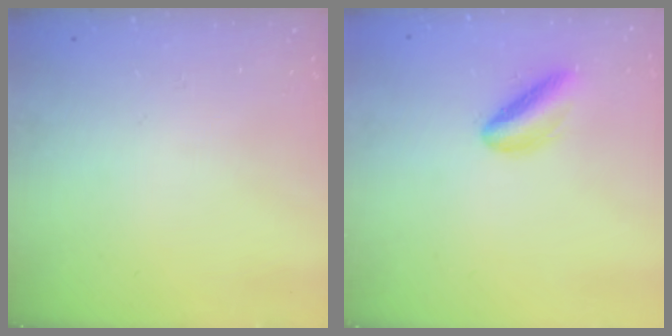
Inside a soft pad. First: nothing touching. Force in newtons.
{"total": 6.8, "press": 6.7, "slide": 1.2}